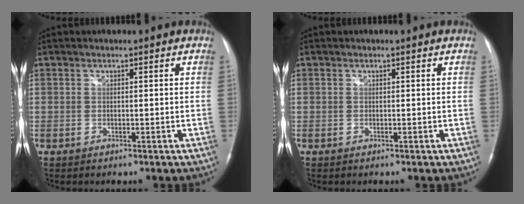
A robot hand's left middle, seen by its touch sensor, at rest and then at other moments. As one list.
[{"total": 0.0}]